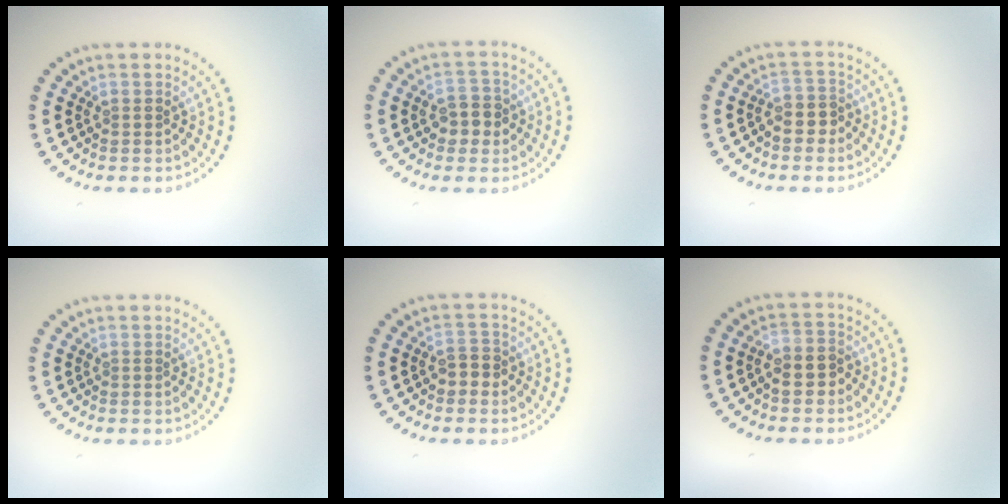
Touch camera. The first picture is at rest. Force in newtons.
{"total": 2.8, "press": 2.8, "slide": 0.4}
{"total": 2.4, "press": 2.2, "slide": 1.1}
{"total": 0.0}
{"total": 1.7, "press": 1.6, "slide": 0.6}
{"total": 2.6, "press": 2.5, "slide": 0.8}